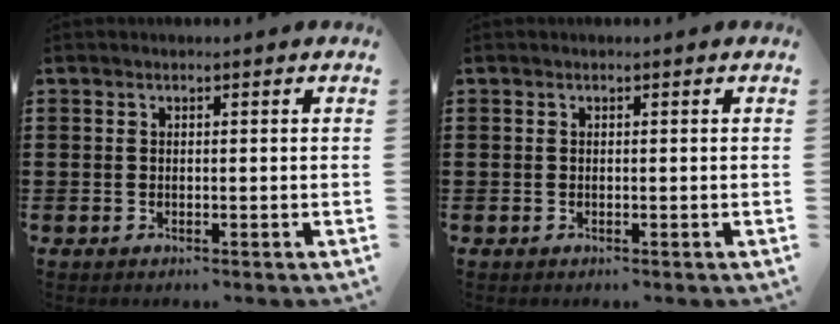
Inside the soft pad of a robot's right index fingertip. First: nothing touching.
{"total": 0.0}